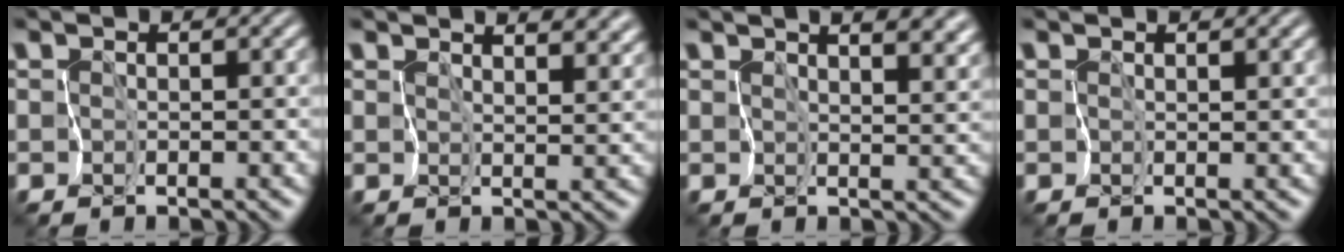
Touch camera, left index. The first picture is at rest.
{"total": 6.8, "force": [4.8, 2.8, 3.9], "torque": [-0.061, 0.019, 0.063]}
{"total": 9.4, "force": [5.7, 4.3, 6.1], "torque": [-0.075, 0.030, 0.068]}
{"total": 0.6, "force": [0.5, 0.0, 0.4], "torque": [-0.009, 0.003, 0.011]}